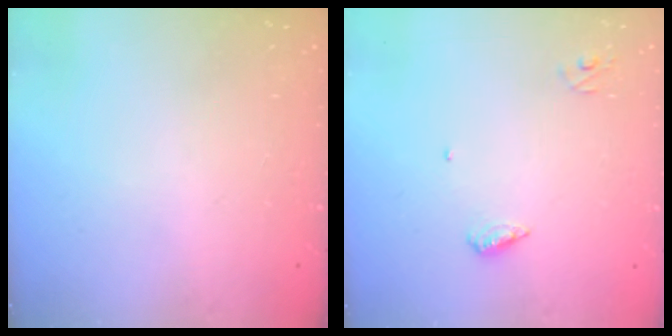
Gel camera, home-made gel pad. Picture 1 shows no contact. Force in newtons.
{"total": 5.3, "press": 5.3, "slide": 0.6}